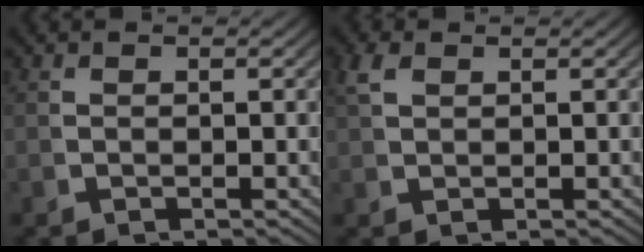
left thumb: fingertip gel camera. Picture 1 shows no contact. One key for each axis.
{"total": 1.6, "fx": 1.3, "fy": 0.5, "fz": 0.7, "tx": -0.019, "ty": 0.001, "tz": 0.033}